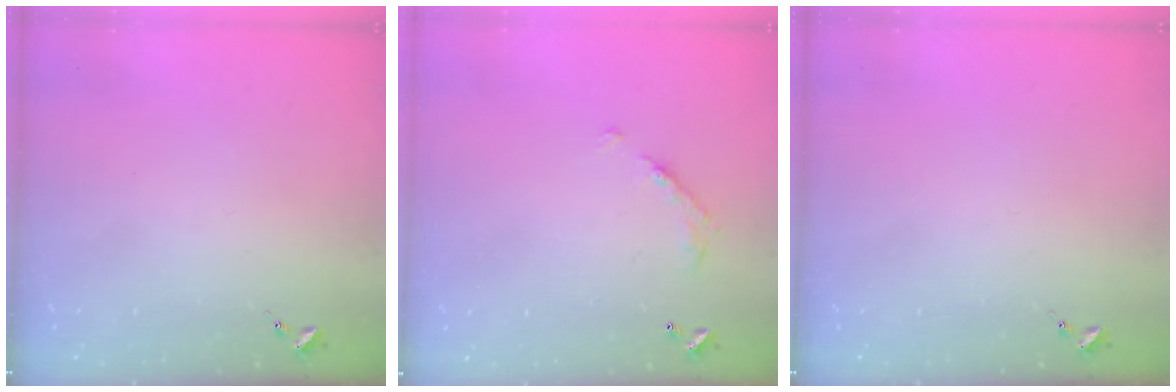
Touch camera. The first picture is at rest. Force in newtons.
{"total": 7.9, "press": 7.9, "slide": 0.3}
{"total": 0.0}